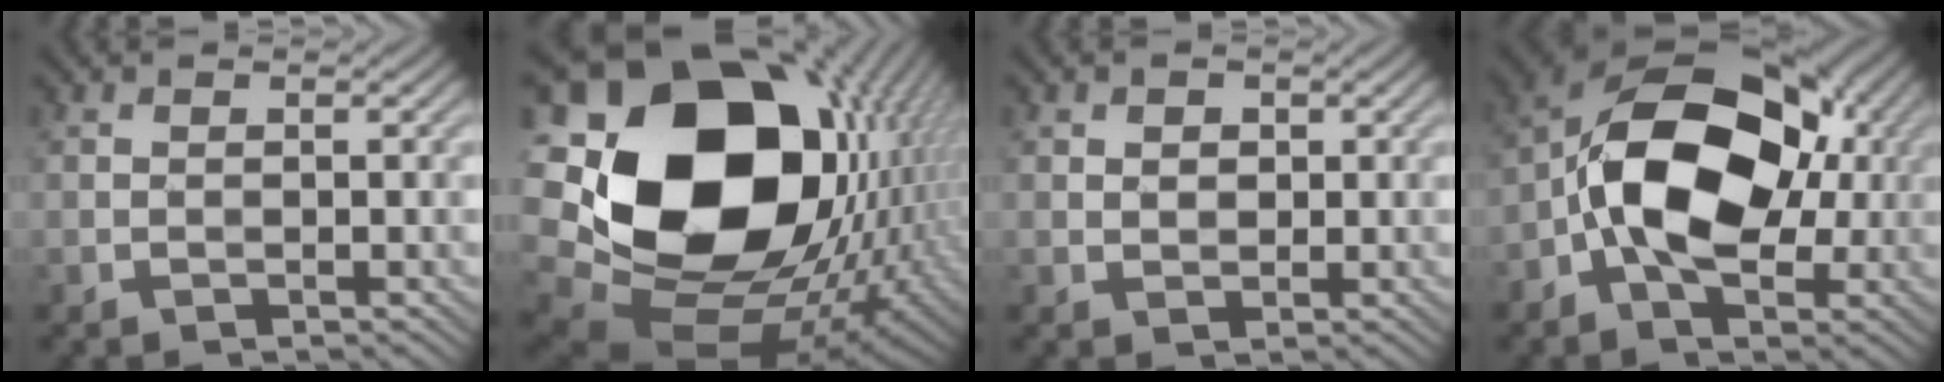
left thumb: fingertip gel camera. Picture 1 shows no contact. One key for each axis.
{"total": 23.7, "fx": 1.5, "fy": 18.2, "fz": 15.1, "tx": -0.342, "ty": -0.047, "tz": 0.073}
{"total": 1.8, "fx": 0.6, "fy": 1.5, "fz": 0.9, "tx": -0.023, "ty": -0.001, "tz": 0.002}
{"total": 15.1, "fx": -1.1, "fy": 9.5, "fz": 11.7, "tx": -0.186, "ty": 0.020, "tz": -0.037}